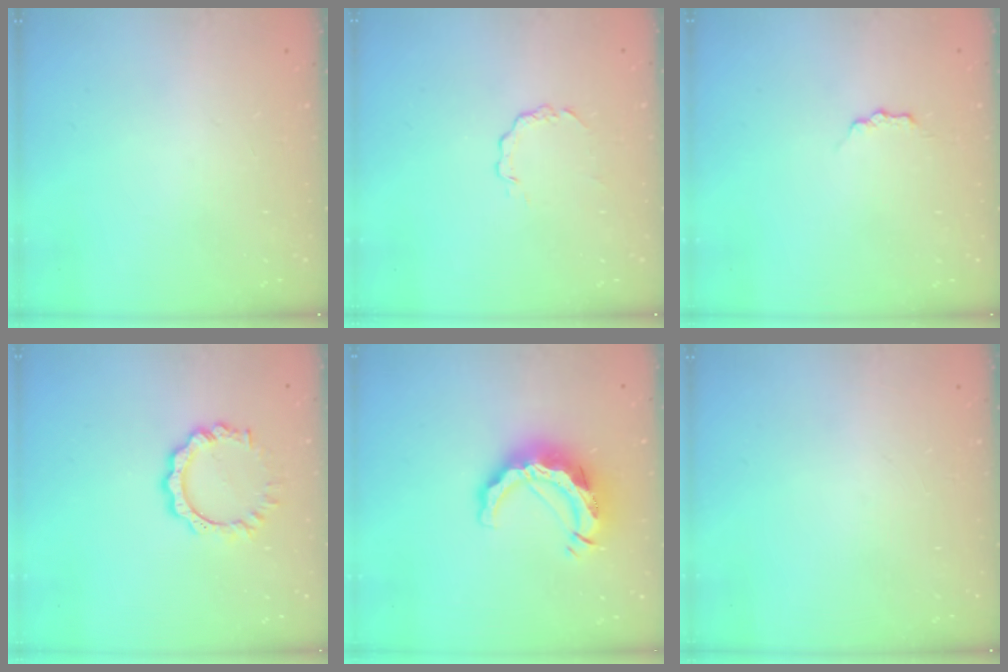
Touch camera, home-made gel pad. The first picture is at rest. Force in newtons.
{"total": 1.7, "press": 1.7, "slide": 0.2}
{"total": 2.1, "press": 2.0, "slide": 0.3}
{"total": 8.1, "press": 8.0, "slide": 0.8}
{"total": 12.9, "press": 12.8, "slide": 1.4}
{"total": 0.0}